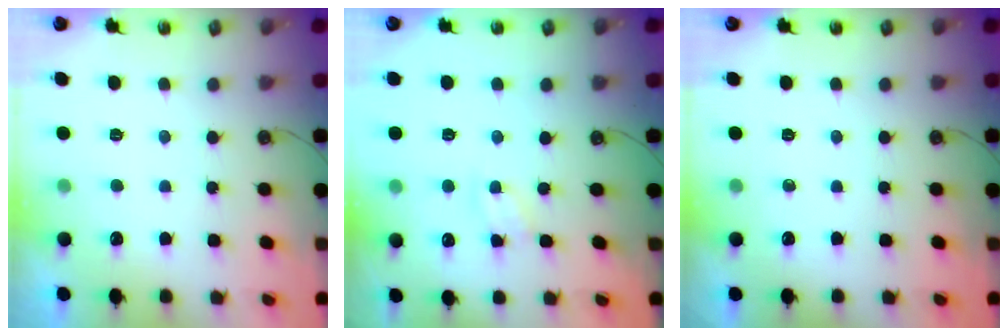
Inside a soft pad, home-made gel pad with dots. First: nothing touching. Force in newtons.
{"total": 2.0, "press": 2.0, "slide": 0.3}
{"total": 0.0}